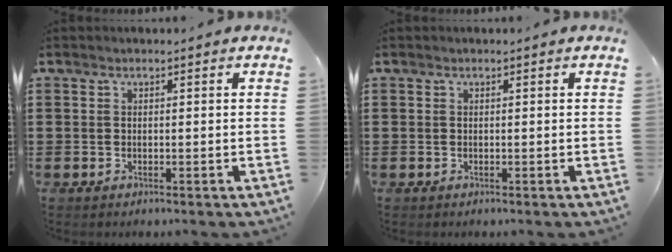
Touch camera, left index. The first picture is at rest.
{"total": 0.0}